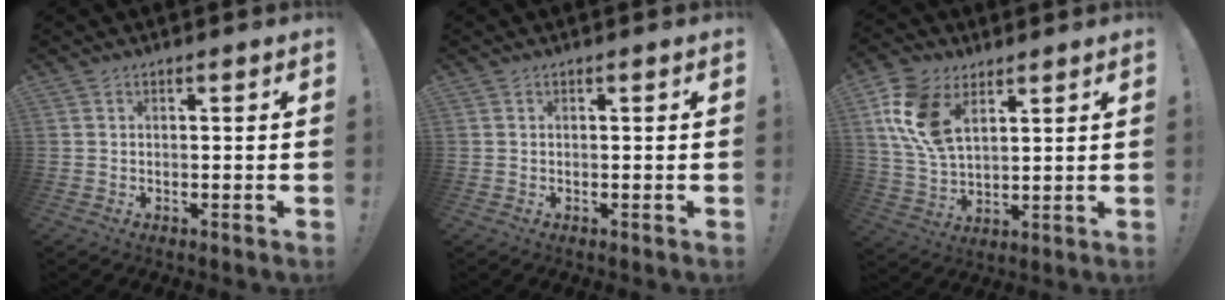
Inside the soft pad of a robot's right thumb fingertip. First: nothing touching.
{"total": 0.0}
{"total": 14.1, "force": [6.5, 8.4, 9.3], "torque": [-0.183, -0.021, 0.124]}